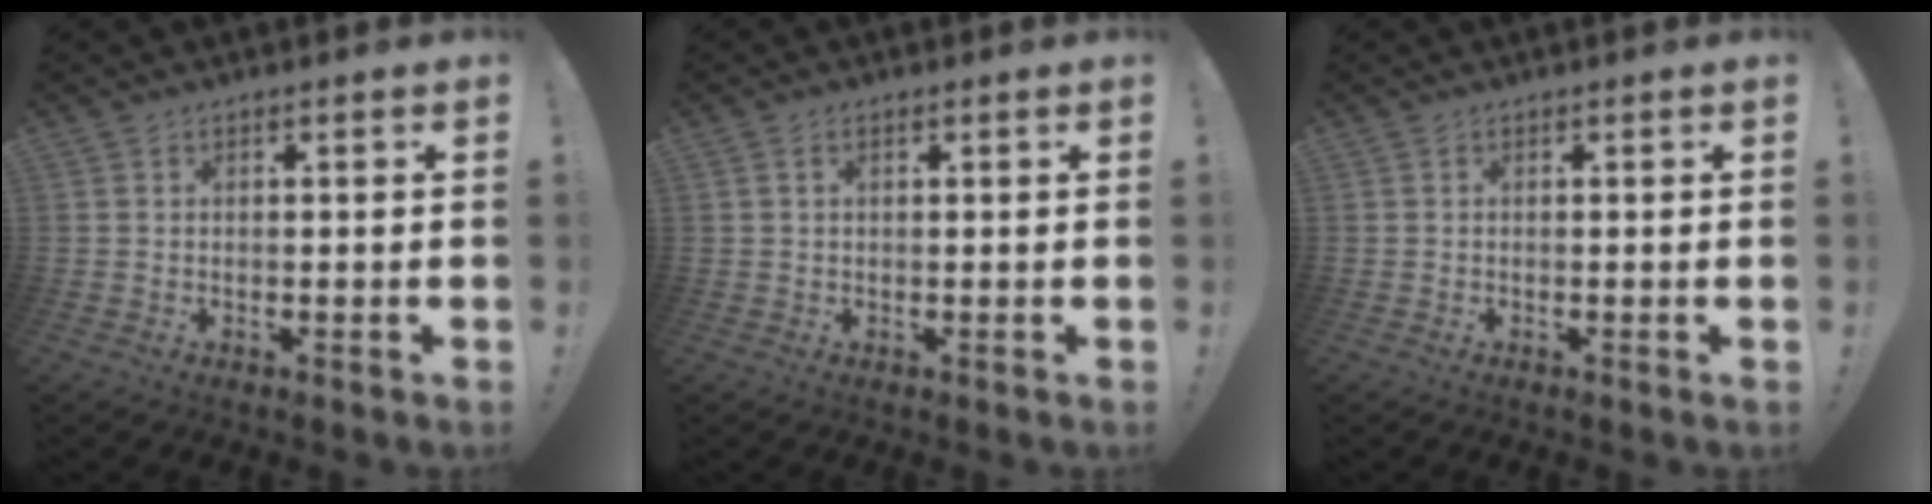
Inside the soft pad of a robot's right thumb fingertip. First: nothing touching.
{"total": 1.5, "force": [0.6, 0.9, 1.0], "torque": [-0.020, 0.005, 0.011]}
{"total": 0.0}